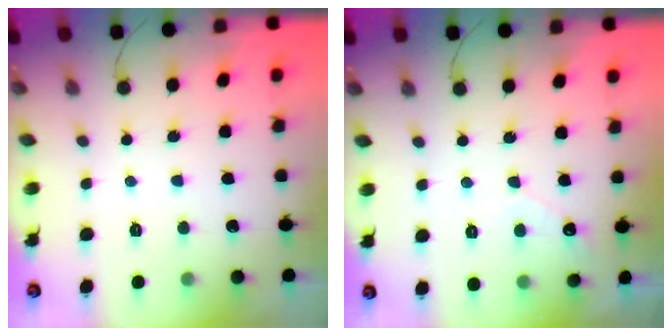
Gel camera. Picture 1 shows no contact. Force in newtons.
{"total": 2.4, "press": 2.4, "slide": 0.2}